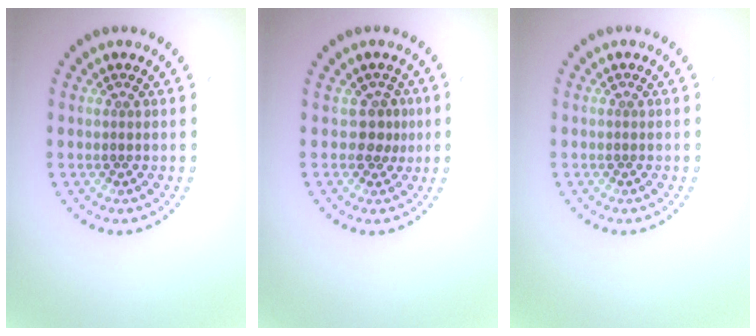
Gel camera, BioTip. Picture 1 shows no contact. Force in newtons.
{"total": 1.9, "press": 1.3, "slide": 1.3}
{"total": 0.0}